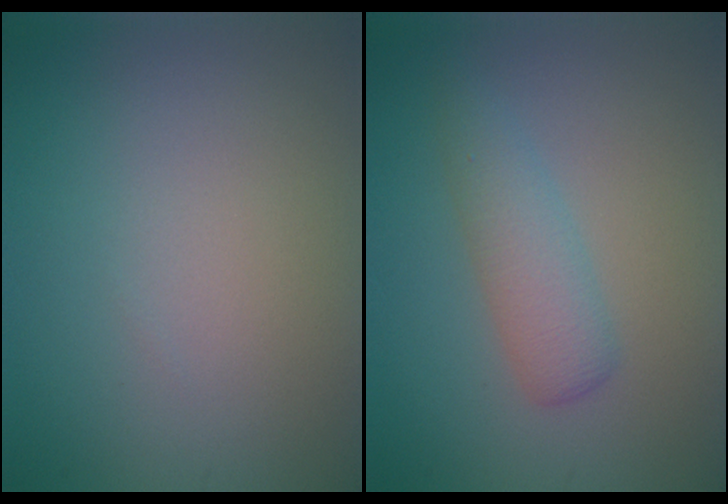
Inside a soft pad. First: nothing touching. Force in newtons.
{"total": 2.8, "press": 2.8, "slide": 0.0}